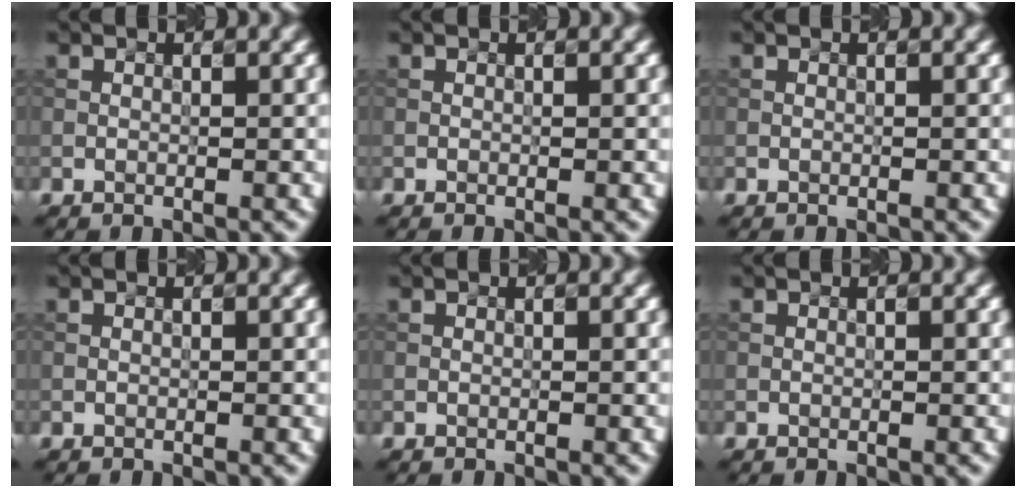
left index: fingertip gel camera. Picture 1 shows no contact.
{"total": 0.0}
{"total": 0.0}
{"total": 0.0}
{"total": 0.0}
{"total": 0.0}